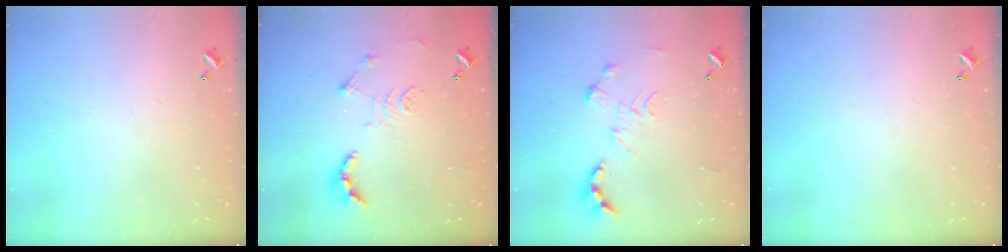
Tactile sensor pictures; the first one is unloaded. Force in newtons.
{"total": 12.0, "press": 11.9, "slide": 1.3}
{"total": 0.0}
{"total": 0.0}